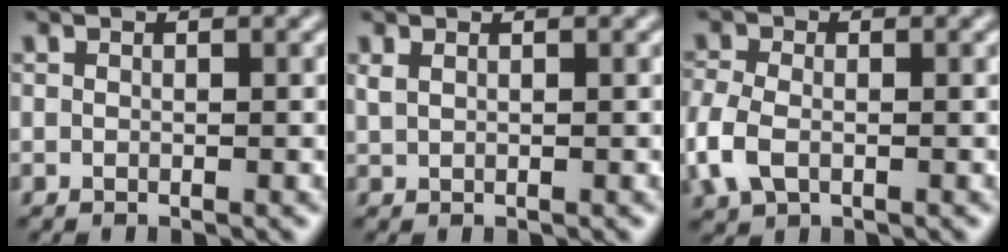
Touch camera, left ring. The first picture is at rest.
{"total": 0.8, "force": [0.6, 0.3, 0.5], "torque": [-0.016, 0.002, 0.015]}
{"total": 3.8, "force": [-1.2, 2.5, 2.6], "torque": [-0.074, -0.004, -0.030]}